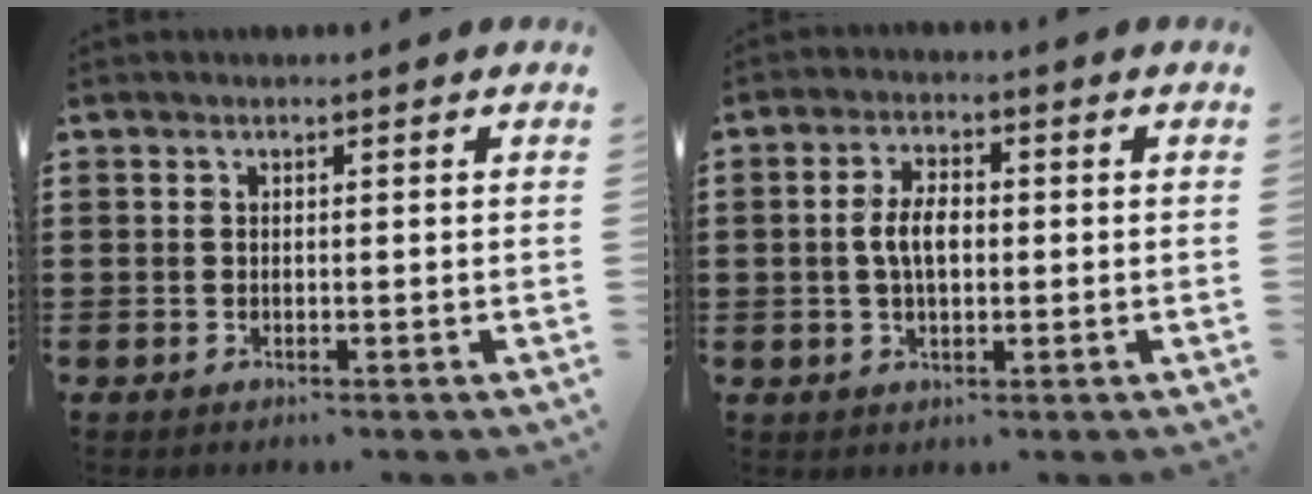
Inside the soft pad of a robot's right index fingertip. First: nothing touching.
{"total": 5.0, "force": [-0.1, 2.6, 4.3], "torque": [-0.091, 0.007, -0.006]}